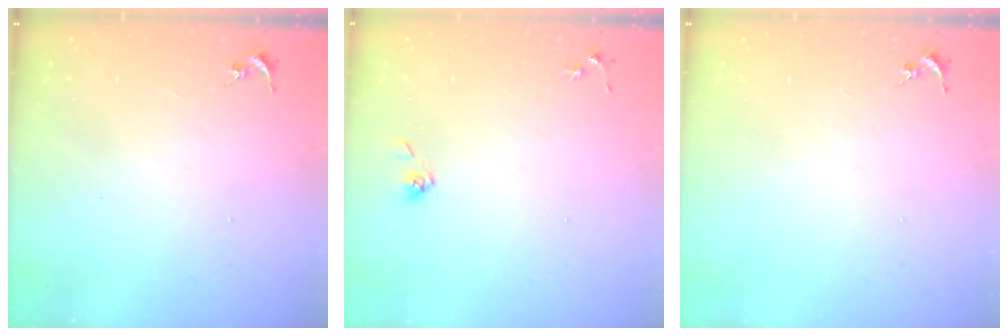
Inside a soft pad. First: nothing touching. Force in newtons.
{"total": 3.9, "press": 3.5, "slide": 1.7}
{"total": 0.0}